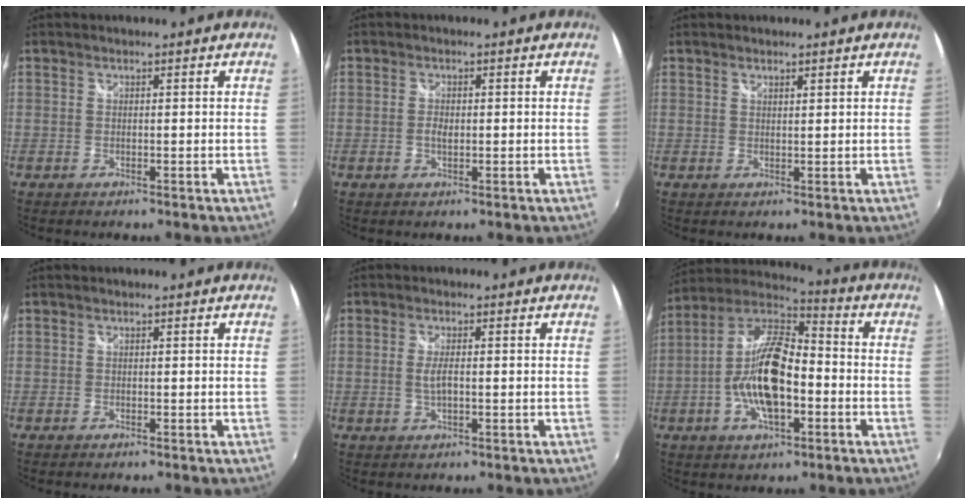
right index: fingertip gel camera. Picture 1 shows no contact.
{"total": 1.6, "force": [-0.2, 0.9, 1.3], "torque": [-0.025, 0.001, -0.005]}
{"total": 1.0, "force": [0.9, 0.2, 0.5], "torque": [-0.007, 0.000, 0.015]}
{"total": 0.0}
{"total": 2.7, "force": [-0.3, 0.7, 2.5], "torque": [-0.050, -0.003, -0.005]}
{"total": 15.5, "force": [-3.6, 6.4, 13.7], "torque": [-0.273, 0.006, -0.073]}